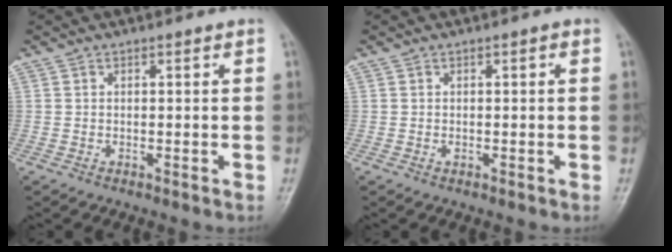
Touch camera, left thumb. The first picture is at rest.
{"total": 1.2, "force": [-0.1, 0.8, 0.9], "torque": [-0.008, 0.007, -0.004]}